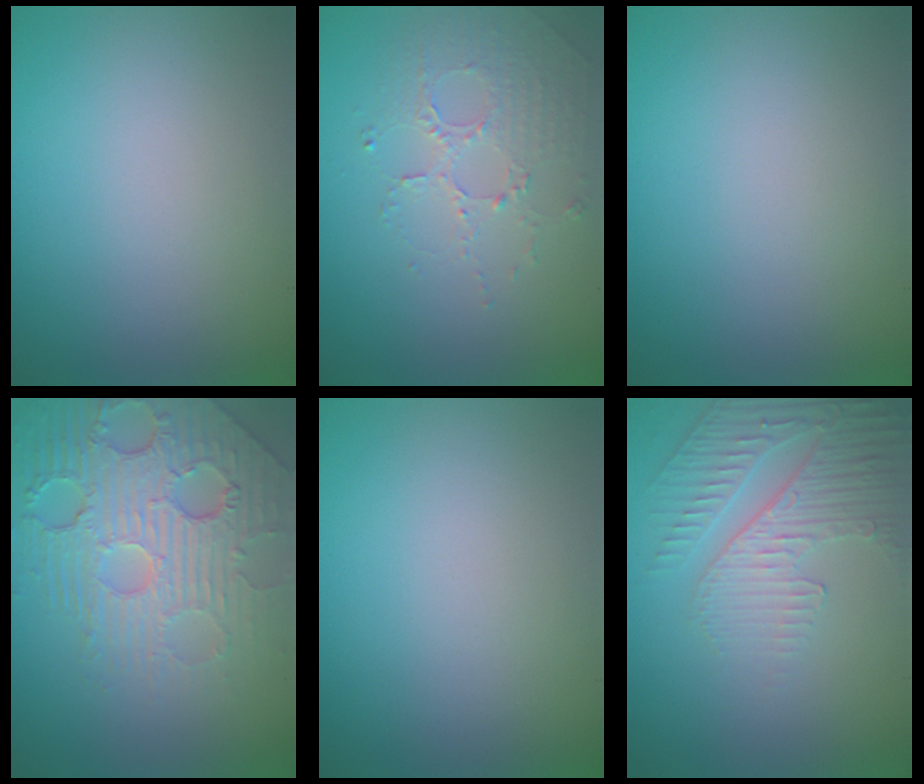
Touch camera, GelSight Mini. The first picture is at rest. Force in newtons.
{"total": 1.9, "press": 1.5, "slide": 1.1}
{"total": 0.0}
{"total": 6.9, "press": 5.2, "slide": 4.5}
{"total": 0.0}
{"total": 5.0, "press": 3.4, "slide": 3.7}